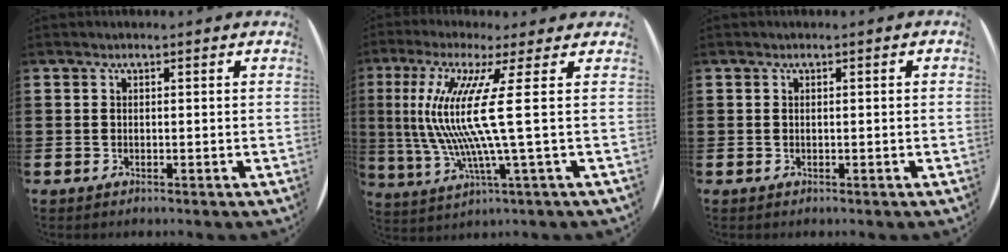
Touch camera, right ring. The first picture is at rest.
{"total": 12.6, "force": [1.9, -0.4, 12.5], "torque": [-0.291, -0.025, 0.007]}
{"total": 0.0}